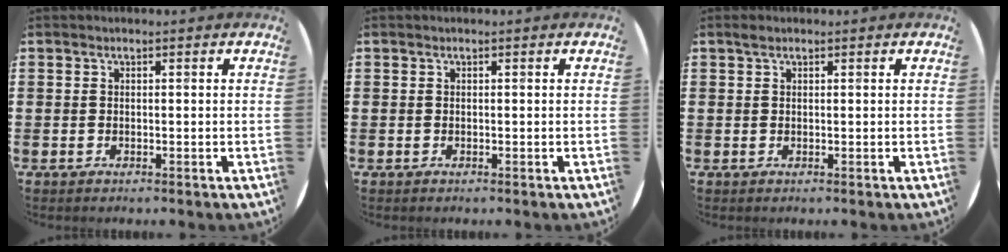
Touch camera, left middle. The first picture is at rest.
{"total": 0.0}
{"total": 0.6, "force": [0.5, 0.3, 0.3], "torque": [0.001, -0.001, 0.007]}